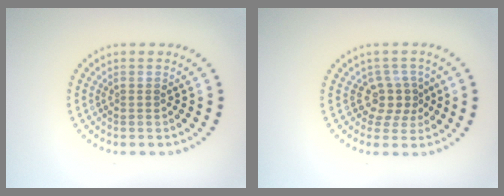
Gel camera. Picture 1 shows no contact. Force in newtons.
{"total": 2.7, "press": 2.0, "slide": 1.8}